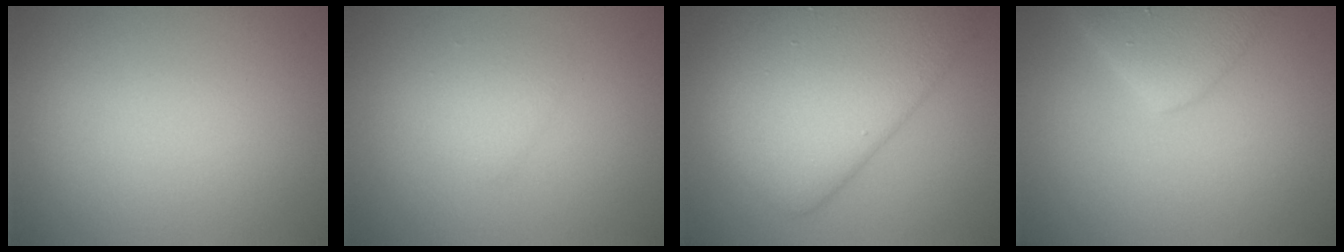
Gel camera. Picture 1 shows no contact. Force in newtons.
{"total": 1.4, "press": 1.4, "slide": 0.0}
{"total": 9.2, "press": 9.2, "slide": 0.3}
{"total": 4.2, "press": 4.2, "slide": 0.3}